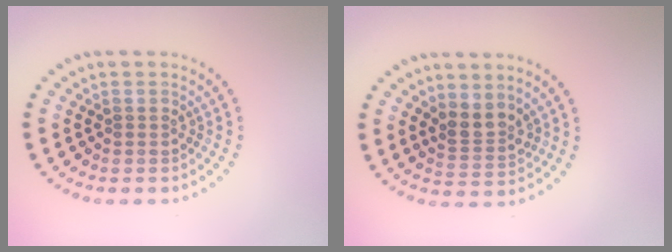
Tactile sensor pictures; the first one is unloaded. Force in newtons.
{"total": 2.6, "press": 2.2, "slide": 1.4}